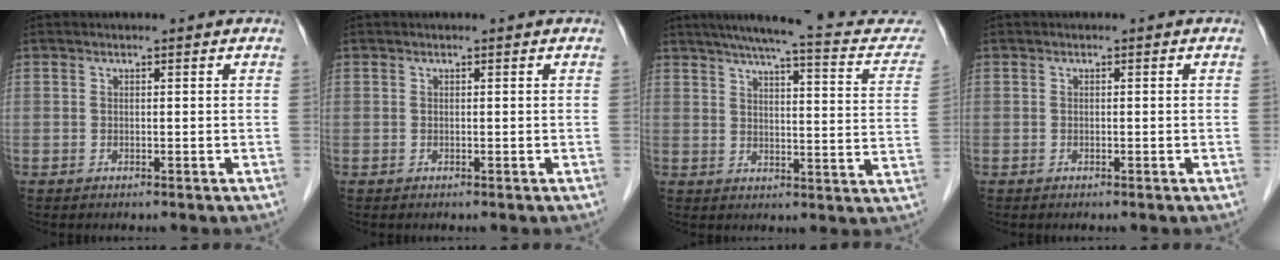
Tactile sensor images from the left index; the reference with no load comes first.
{"total": 0.0}
{"total": 20.7, "force": [18.0, 3.0, 9.8], "torque": [-0.127, -0.010, 0.212]}
{"total": 0.0}